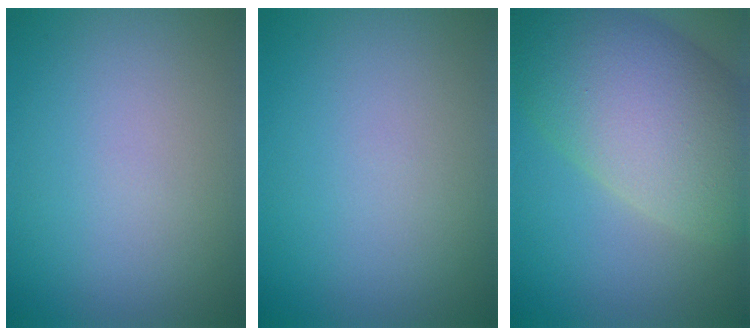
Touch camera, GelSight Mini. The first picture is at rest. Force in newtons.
{"total": 0.0}
{"total": 11.8, "press": 11.8, "slide": 0.5}